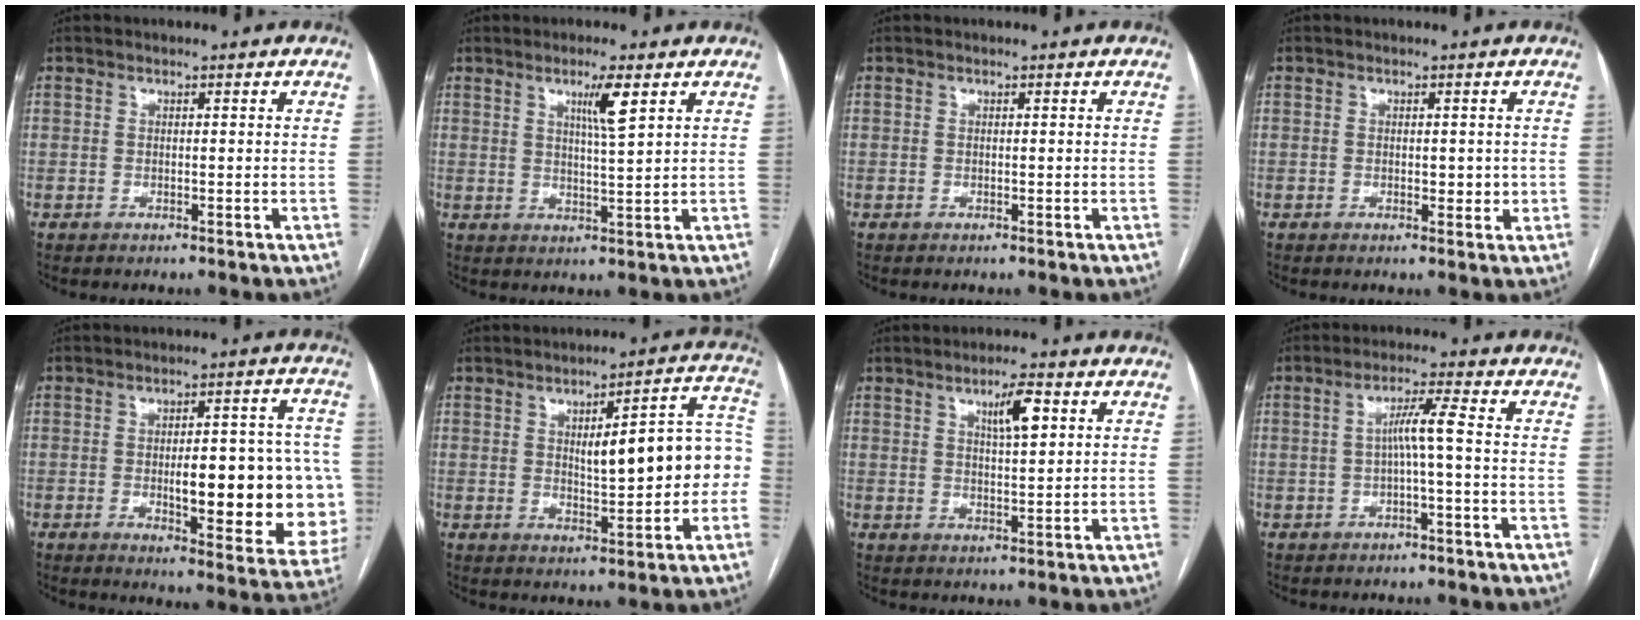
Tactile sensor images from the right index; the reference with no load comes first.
{"total": 4.7, "force": [2.3, -0.2, 4.1], "torque": [-0.071, -0.006, 0.040]}
{"total": 0.0}
{"total": 2.1, "force": [0.1, 1.3, 1.7], "torque": [-0.015, 0.001, 0.004]}
{"total": 18.1, "force": [-2.1, 5.2, 17.2], "torque": [-0.154, 0.024, -0.005]}
{"total": 11.9, "force": [-0.2, 3.2, 11.5], "torque": [-0.146, 0.036, 0.006]}
{"total": 5.2, "force": [2.2, 0.9, 4.6], "torque": [-0.079, 0.003, 0.038]}
{"total": 4.3, "force": [-0.5, -0.4, 4.2], "torque": [-0.075, 0.015, -0.005]}